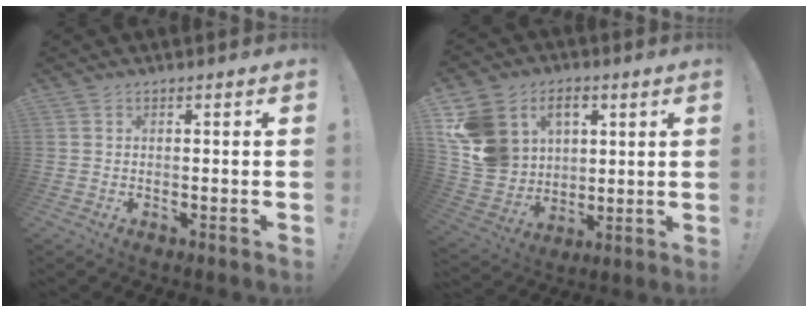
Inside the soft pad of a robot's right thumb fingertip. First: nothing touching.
{"total": 16.7, "force": [5.9, 14.0, 7.0], "torque": [-0.133, -0.020, 0.129]}